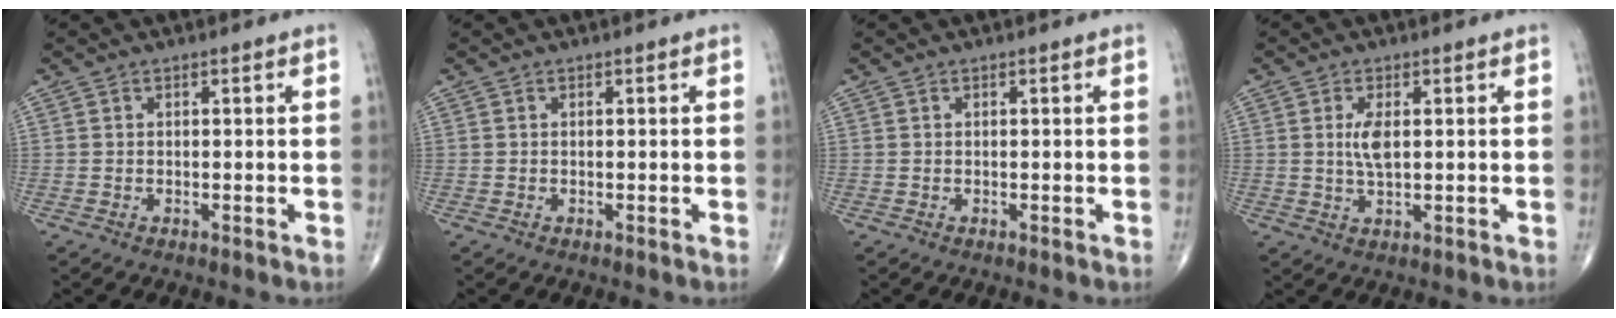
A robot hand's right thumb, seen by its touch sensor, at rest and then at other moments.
{"total": 0.0}
{"total": 0.0}
{"total": 3.9, "force": [0.6, 1.5, 3.5], "torque": [-0.072, -0.006, 0.014]}